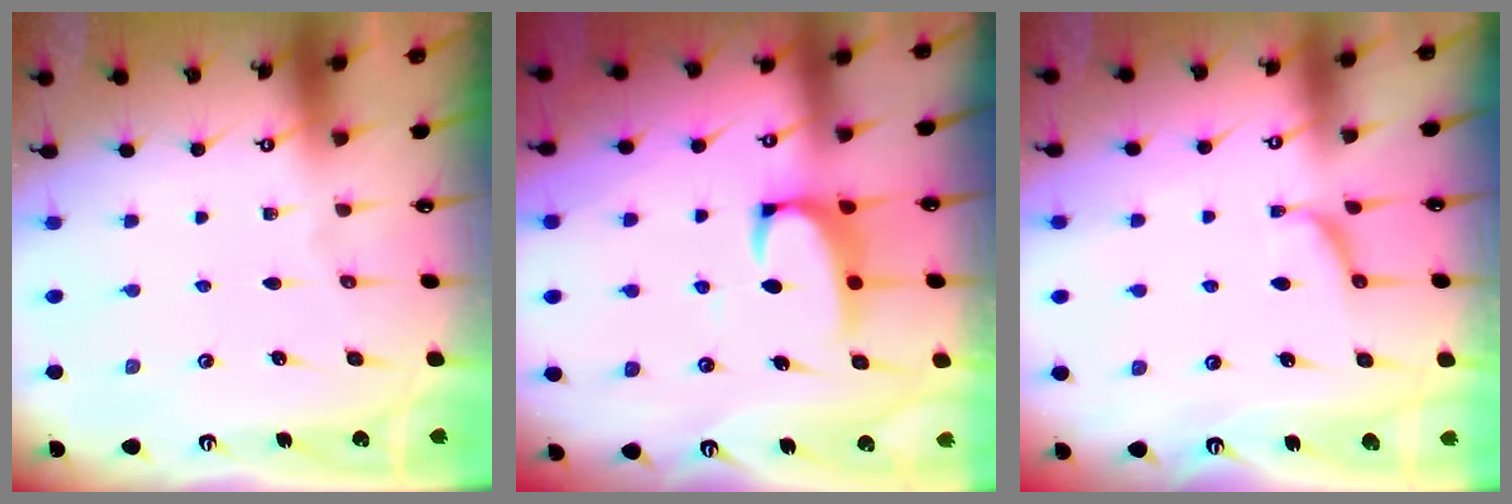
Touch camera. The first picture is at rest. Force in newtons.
{"total": 2.8, "press": 2.7, "slide": 0.9}
{"total": 0.0}